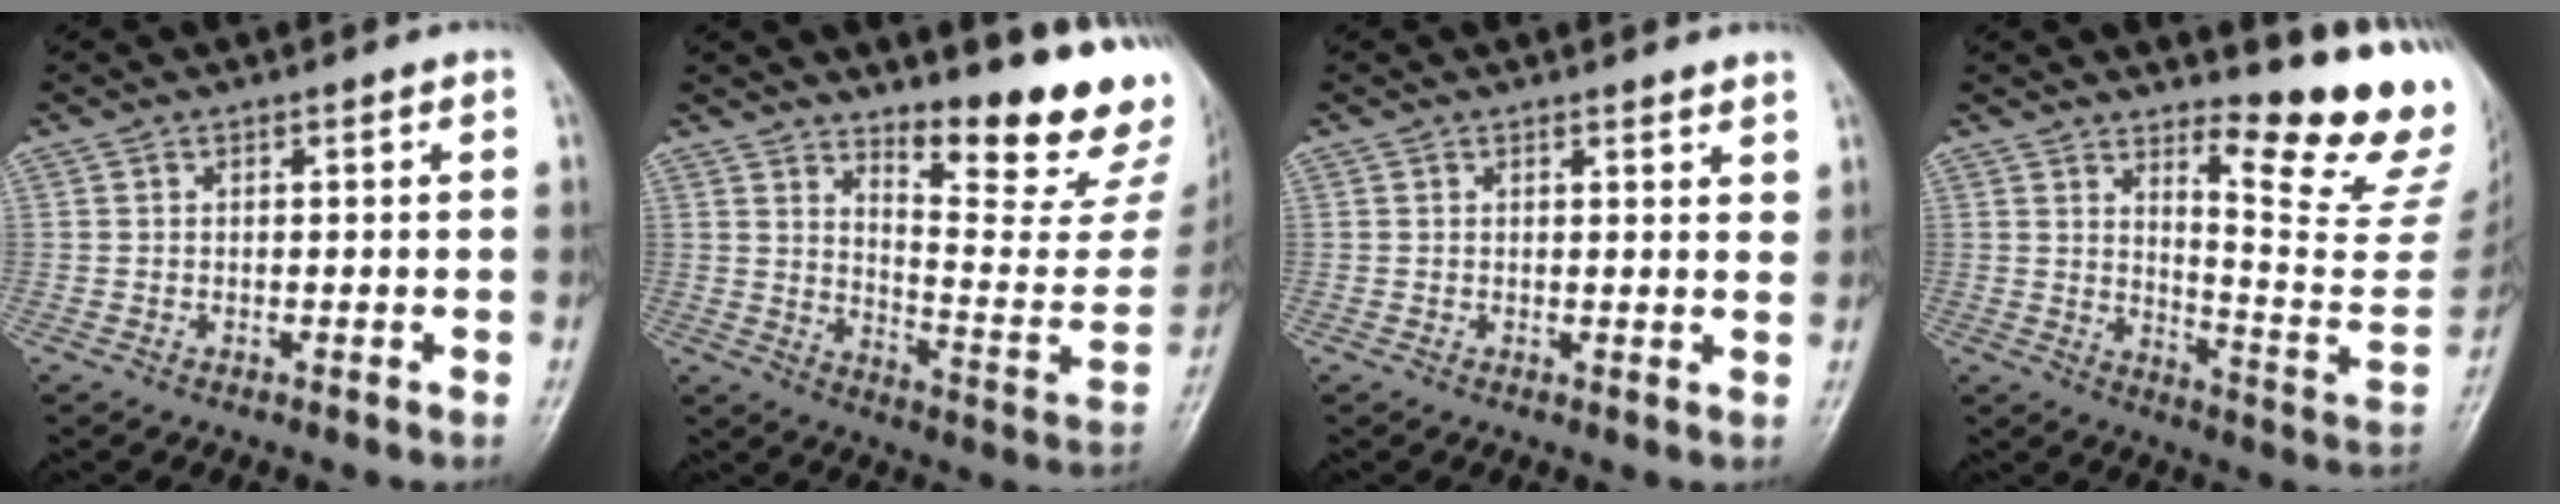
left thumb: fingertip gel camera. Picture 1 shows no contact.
{"total": 20.4, "force": [16.2, 4.0, 11.6], "torque": [-0.126, -0.150, 0.223]}
{"total": 2.5, "force": [2.2, 0.6, 1.1], "torque": [-0.008, -0.013, 0.024]}
{"total": 17.7, "force": [12.8, 2.5, 11.9], "torque": [-0.132, -0.145, 0.180]}